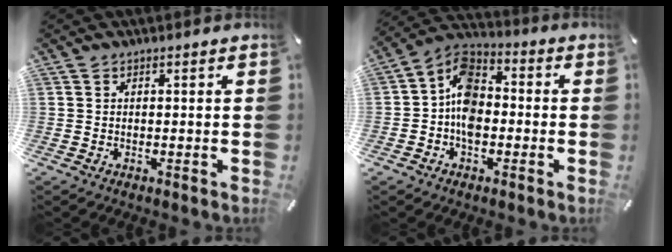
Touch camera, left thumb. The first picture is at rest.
{"total": 9.5, "force": [-2.5, 6.7, 6.3], "torque": [-0.137, 0.014, -0.051]}